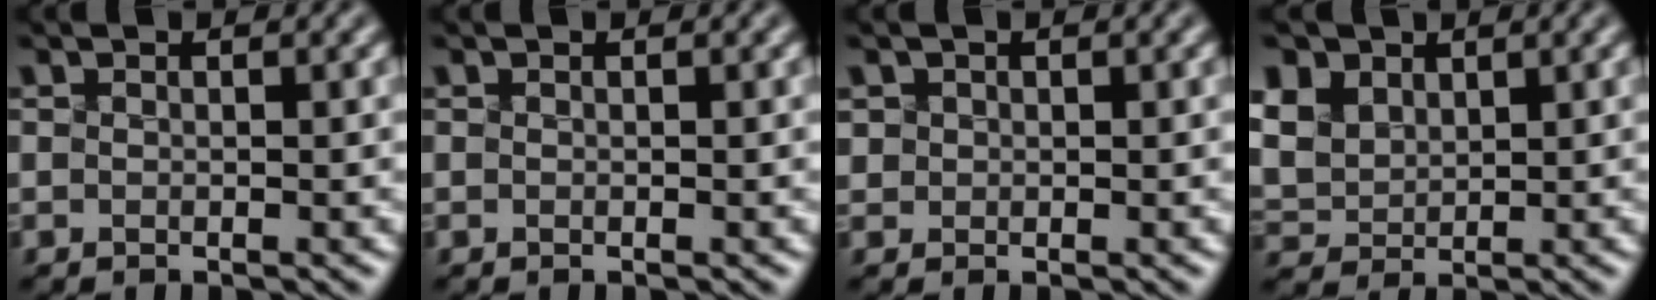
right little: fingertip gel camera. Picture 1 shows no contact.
{"total": 0.0}
{"total": 1.4, "force": [0.5, 1.2, 0.4], "torque": [-0.013, 0.005, 0.025]}
{"total": 8.1, "force": [3.9, 5.8, 4.1], "torque": [-0.111, 0.025, 0.067]}